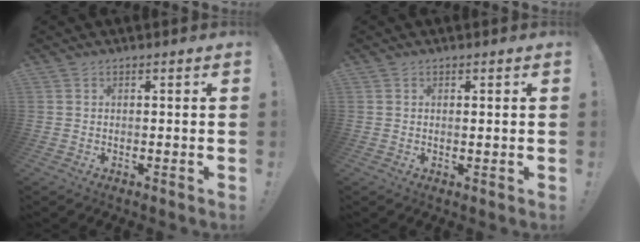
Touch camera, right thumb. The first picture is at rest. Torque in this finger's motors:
{"motor_torque": [-0.09, -0.26, -0.07, -0.06, 0.06]}